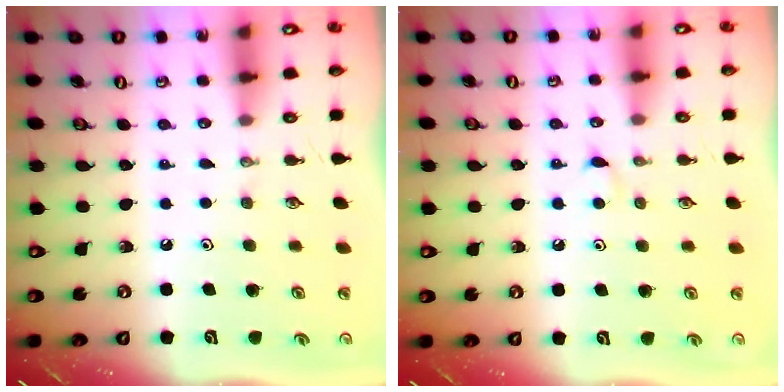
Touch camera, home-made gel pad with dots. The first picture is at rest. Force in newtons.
{"total": 2.8, "press": 2.8, "slide": 0.5}